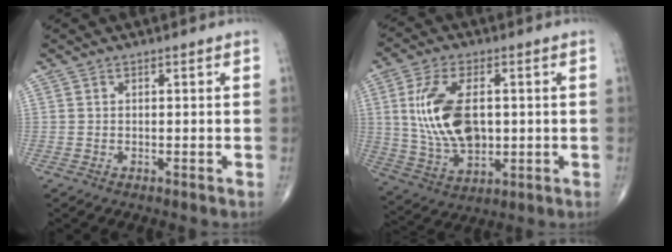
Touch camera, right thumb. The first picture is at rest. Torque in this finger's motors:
{"motor_torque": [-0.61, 0.83, 1.28, 0.31, 0.48]}